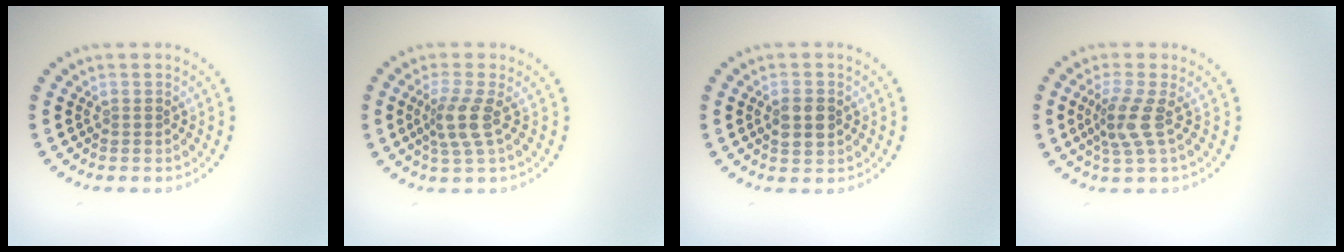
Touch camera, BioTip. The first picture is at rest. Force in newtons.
{"total": 3.0, "press": 2.3, "slide": 1.9}
{"total": 2.3, "press": 2.3, "slide": 0.1}
{"total": 2.9, "press": 2.1, "slide": 1.9}